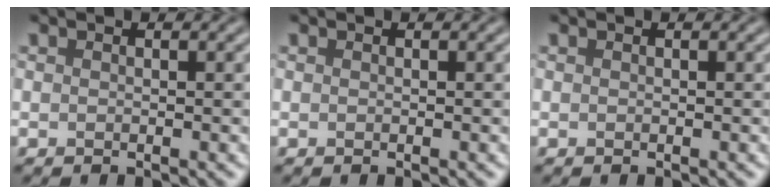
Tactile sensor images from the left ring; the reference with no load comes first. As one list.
[{"total": 0.0}, {"total": 0.0}]